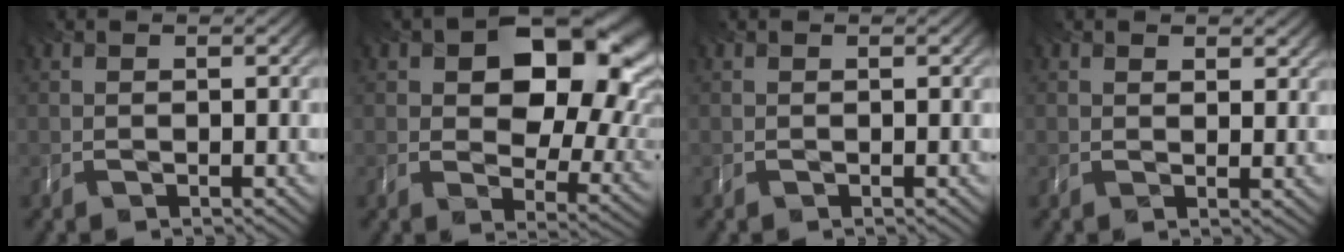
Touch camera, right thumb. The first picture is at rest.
{"total": 15.9, "force": [6.0, 10.0, 10.9], "torque": [-0.139, -0.008, 0.109]}
{"total": 0.0}
{"total": 2.4, "force": [1.7, 1.1, 1.2], "torque": [-0.025, -0.003, 0.034]}